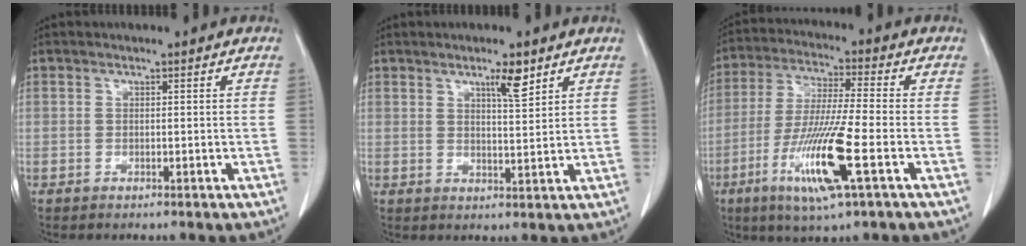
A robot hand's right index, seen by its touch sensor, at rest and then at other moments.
{"total": 4.1, "force": [2.7, 0.5, 3.0], "torque": [-0.050, -0.002, 0.046]}
{"total": 13.4, "force": [-5.1, 0.2, 12.4], "torque": [-0.251, -0.026, -0.097]}